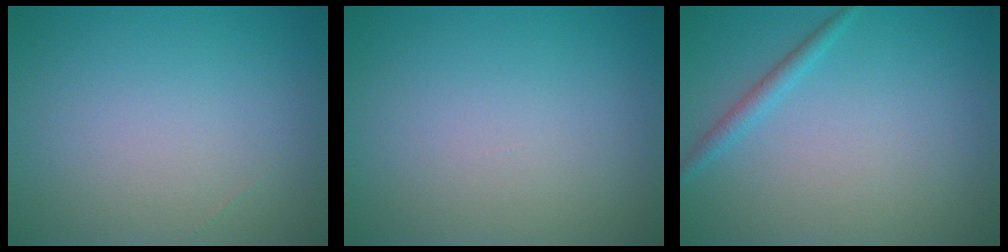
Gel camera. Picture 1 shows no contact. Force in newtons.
{"total": 0.0}
{"total": 1.4, "press": 1.4, "slide": 0.1}